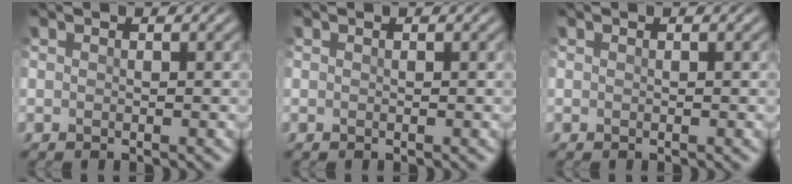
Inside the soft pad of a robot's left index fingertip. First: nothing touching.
{"total": 0.0}
{"total": 0.0}